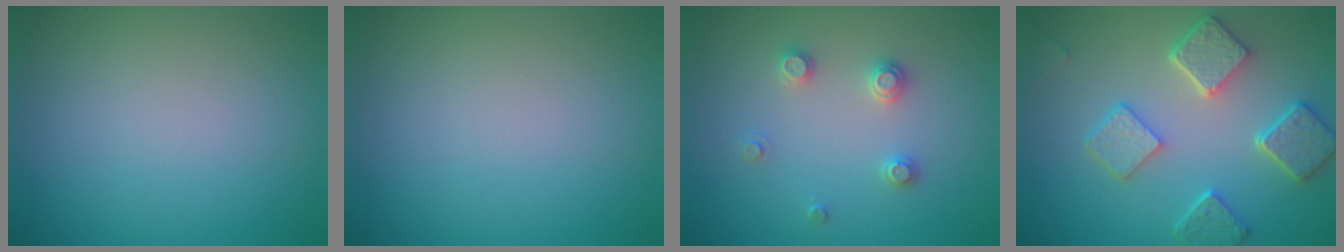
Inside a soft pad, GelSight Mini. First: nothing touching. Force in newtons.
{"total": 0.0}
{"total": 2.0, "press": 2.0, "slide": 0.2}
{"total": 5.7, "press": 4.6, "slide": 3.5}